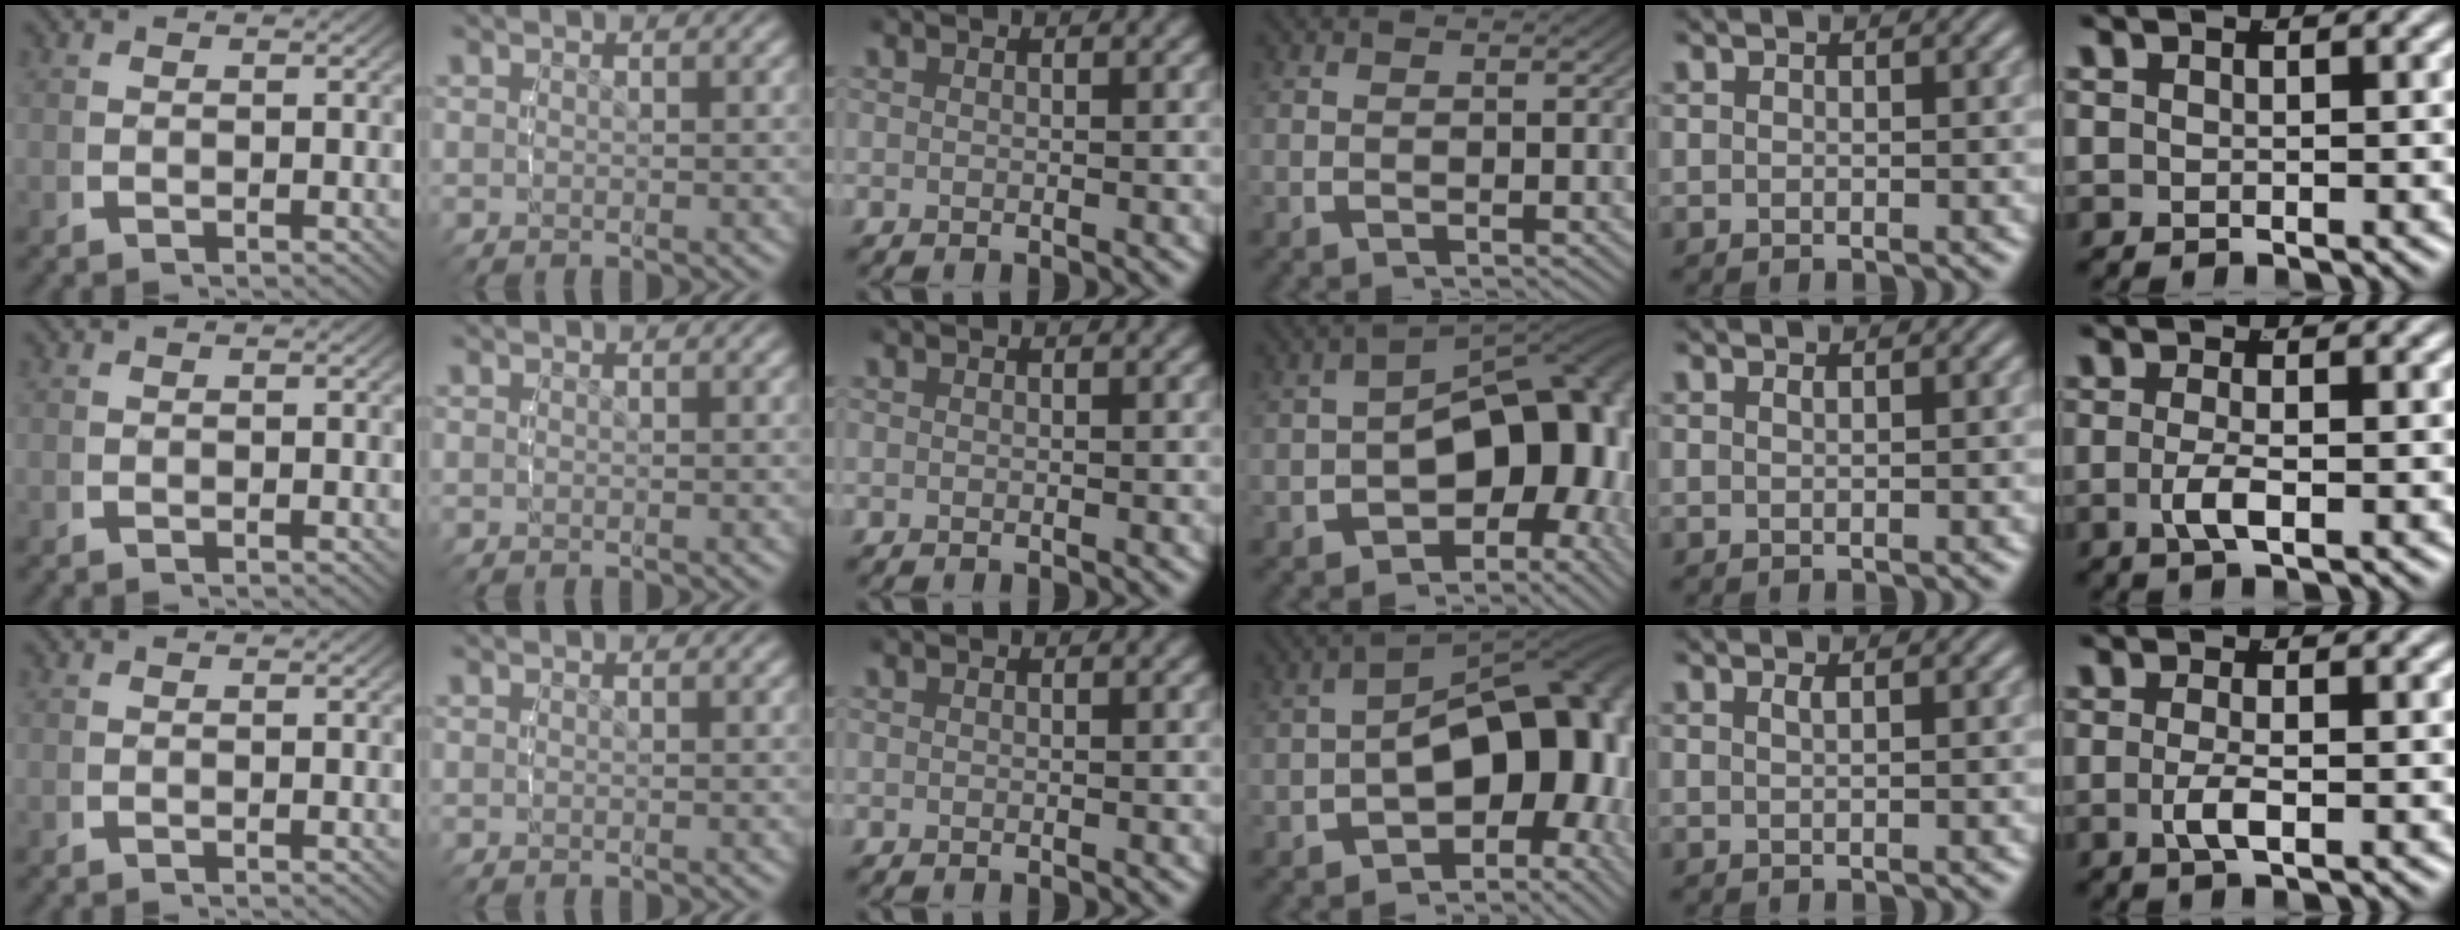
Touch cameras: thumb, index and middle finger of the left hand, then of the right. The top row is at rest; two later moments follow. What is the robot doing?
{"motion": "lift_and_place", "object": "glue stick"}